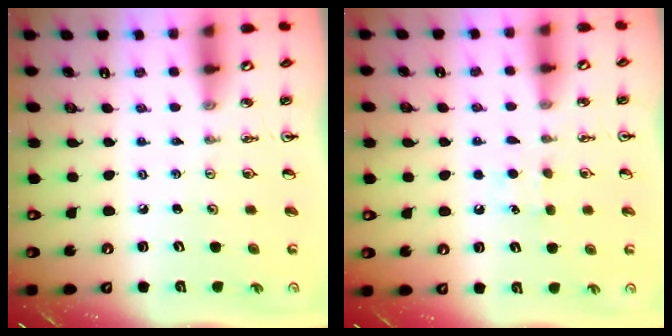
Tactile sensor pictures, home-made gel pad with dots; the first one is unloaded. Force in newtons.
{"total": 5.9, "press": 5.8, "slide": 0.6}